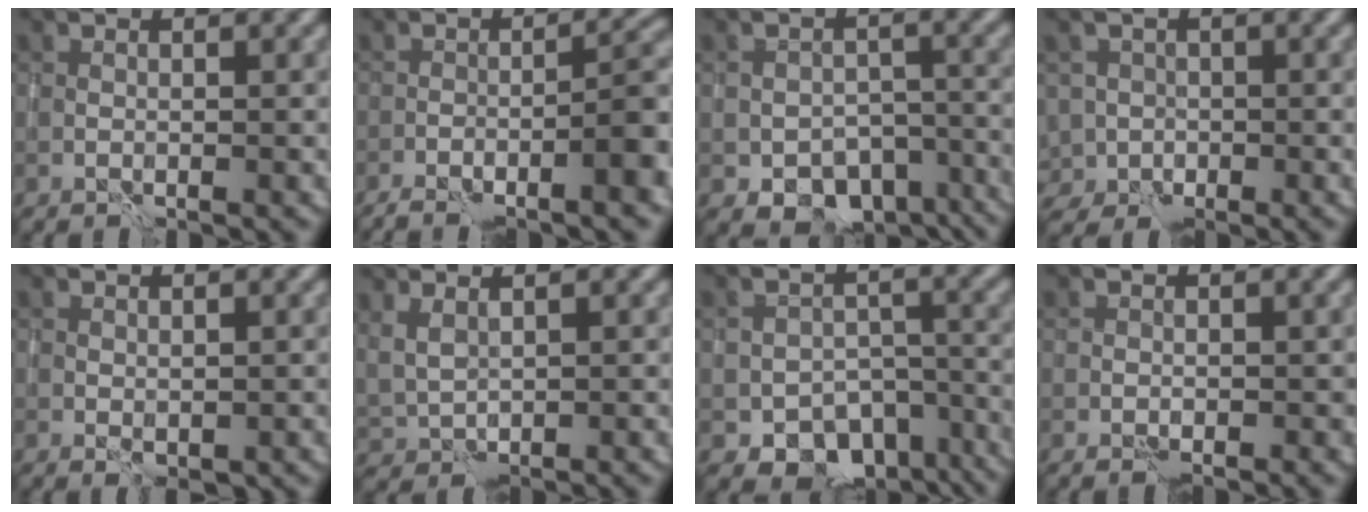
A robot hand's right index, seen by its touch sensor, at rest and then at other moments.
{"total": 8.6, "force": [-5.3, 1.9, 6.4], "torque": [-0.082, 0.008, -0.085]}
{"total": 8.6, "force": [-5.8, 5.3, 3.4], "torque": [-0.025, -0.014, -0.069]}
{"total": 4.6, "force": [-2.6, 3.7, 0.8], "torque": [0.003, -0.012, -0.043]}
{"total": 1.4, "force": [-0.2, 1.1, 0.9], "torque": [-0.014, -0.008, 0.003]}
{"total": 2.1, "force": [1.5, 0.8, 1.2], "torque": [-0.027, -0.001, 0.041]}
{"total": 9.3, "force": [-6.5, 5.9, 3.2], "torque": [-0.014, -0.008, -0.078]}
{"total": 0.9, "force": [-0.4, 0.6, 0.6], "torque": [-0.005, 0.001, -0.006]}